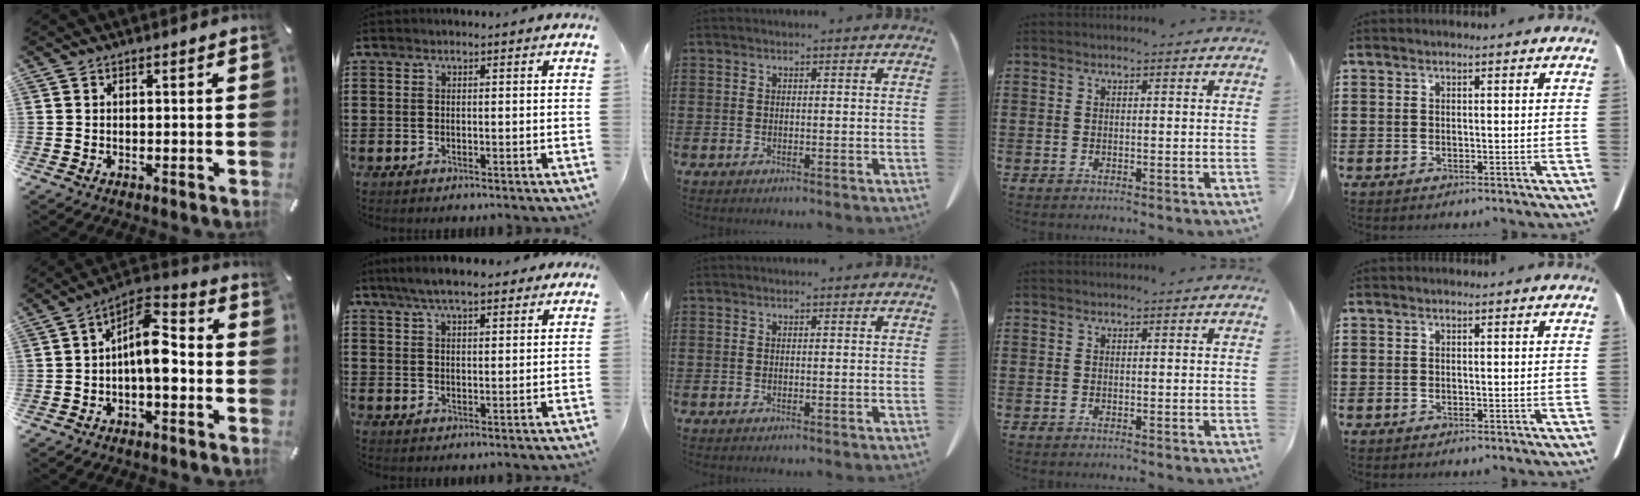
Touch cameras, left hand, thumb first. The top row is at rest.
{"thumb": {"total": 10.6, "force": [-1.1, 5.2, 9.1], "torque": [-0.161, -0.004, -0.021]}, "index": {"total": 5.9, "force": [4.8, 1.4, 3.2], "torque": [-0.073, -0.001, 0.088]}}